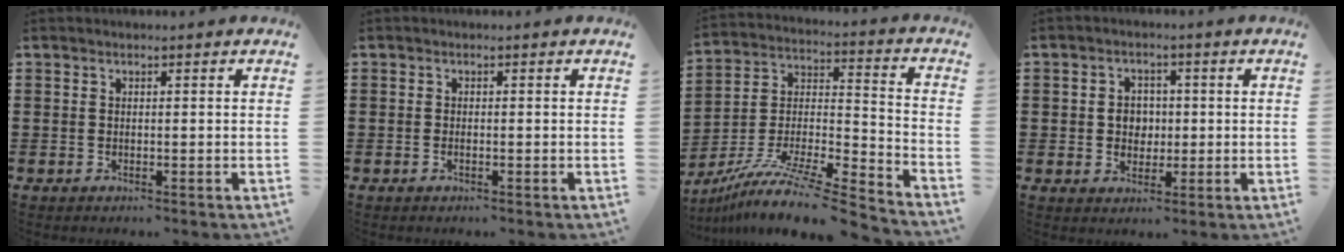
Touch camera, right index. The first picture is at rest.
{"total": 0.6, "force": [-0.3, 0.0, 0.5], "torque": [-0.012, -0.007, -0.003]}
{"total": 11.2, "force": [-9.2, 1.0, 6.4], "torque": [-0.116, 0.011, -0.178]}
{"total": 3.7, "force": [0.0, 3.2, 1.9], "torque": [-0.039, 0.005, -0.004]}